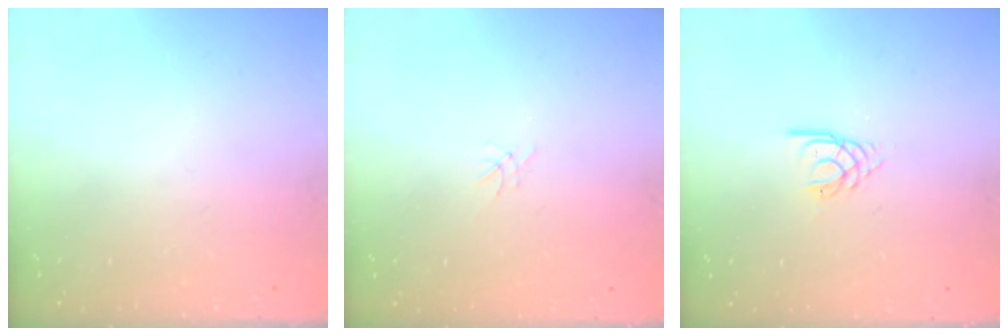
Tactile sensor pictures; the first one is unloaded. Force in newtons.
{"total": 0.0}
{"total": 2.8, "press": 2.8, "slide": 0.3}